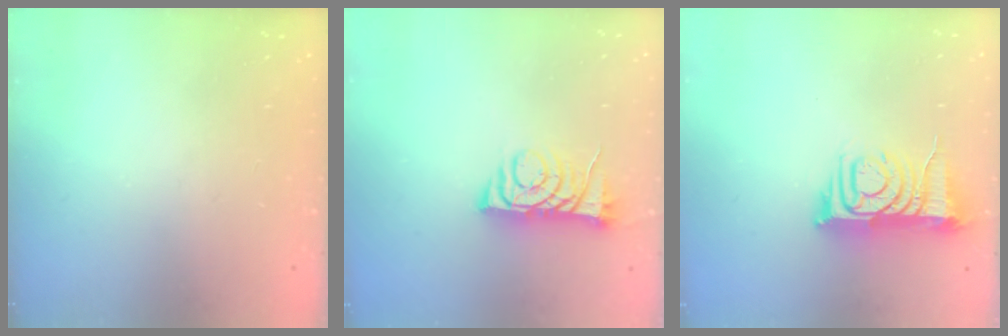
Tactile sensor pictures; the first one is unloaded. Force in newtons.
{"total": 7.1, "press": 7.0, "slide": 0.9}
{"total": 9.4, "press": 9.3, "slide": 1.2}